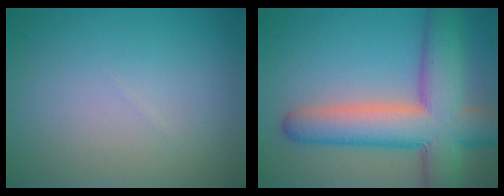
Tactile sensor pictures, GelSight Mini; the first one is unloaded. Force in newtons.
{"total": 10.5, "press": 10.5, "slide": 0.3}